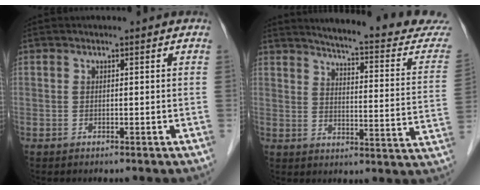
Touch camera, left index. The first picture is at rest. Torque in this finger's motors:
{"motor_torque": [-0.31, -0.61, 0.24, 0.06]}